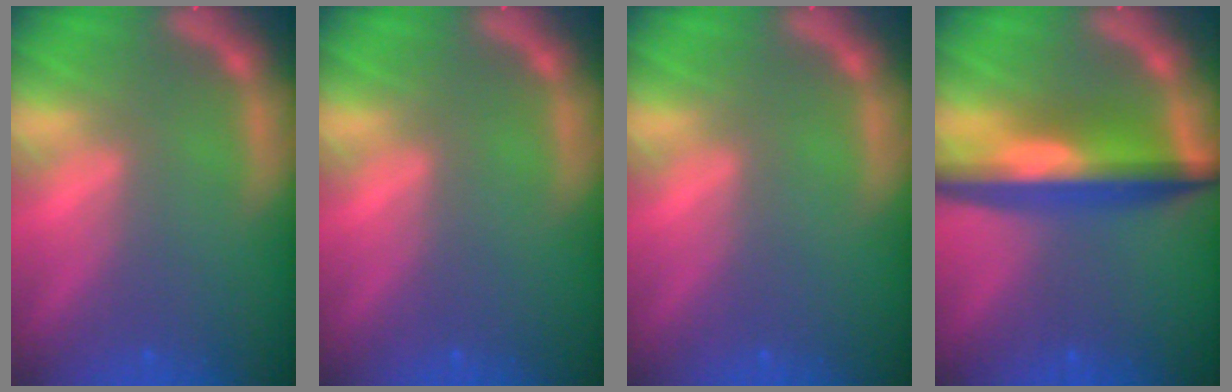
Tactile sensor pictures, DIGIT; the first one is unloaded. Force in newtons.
{"total": 0.0}
{"total": 0.0}
{"total": 8.1}